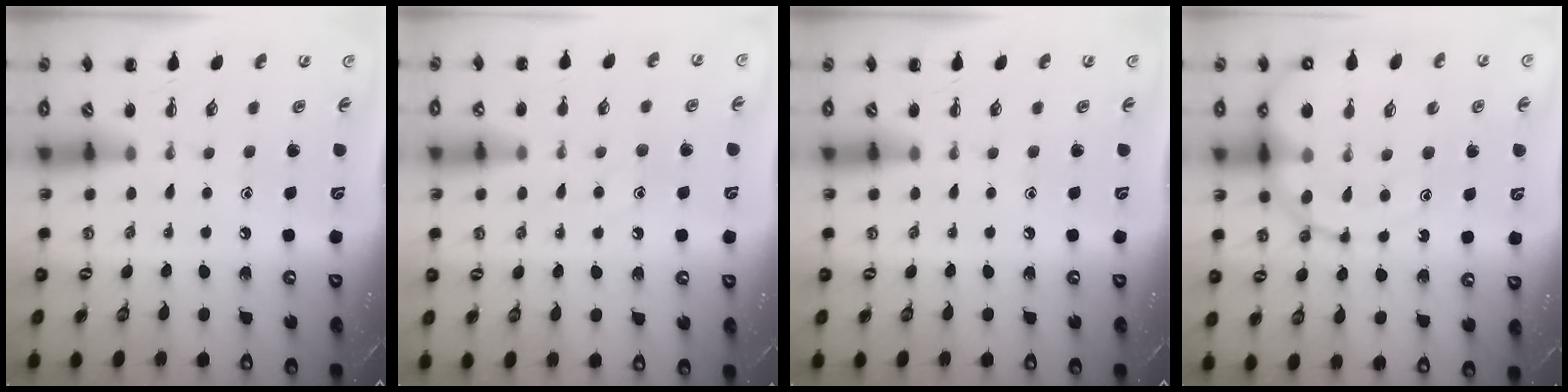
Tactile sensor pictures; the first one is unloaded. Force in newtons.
{"total": 7.0, "press": 6.9, "slide": 1.1}
{"total": 0.0}
{"total": 16.7, "press": 16.2, "slide": 4.1}